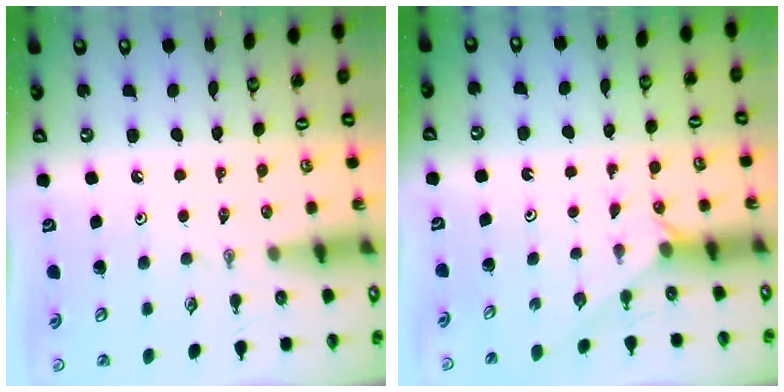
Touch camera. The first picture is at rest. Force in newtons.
{"total": 1.8, "press": 1.8, "slide": 0.2}